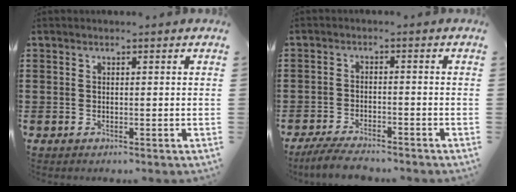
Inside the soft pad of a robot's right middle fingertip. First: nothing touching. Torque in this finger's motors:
{"motor_torque": [0.27, -0.08, 0.11, 0.05]}